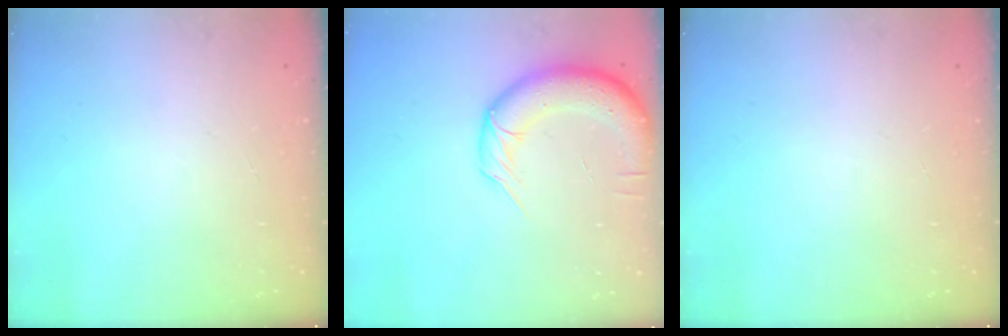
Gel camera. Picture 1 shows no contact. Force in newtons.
{"total": 11.4, "press": 11.0, "slide": 3.1}
{"total": 0.0}